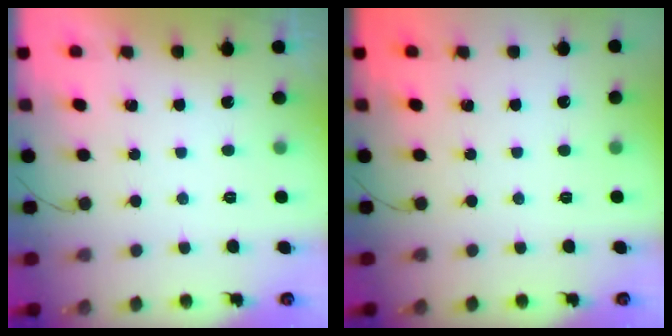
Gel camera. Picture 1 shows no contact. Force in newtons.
{"total": 0.0}